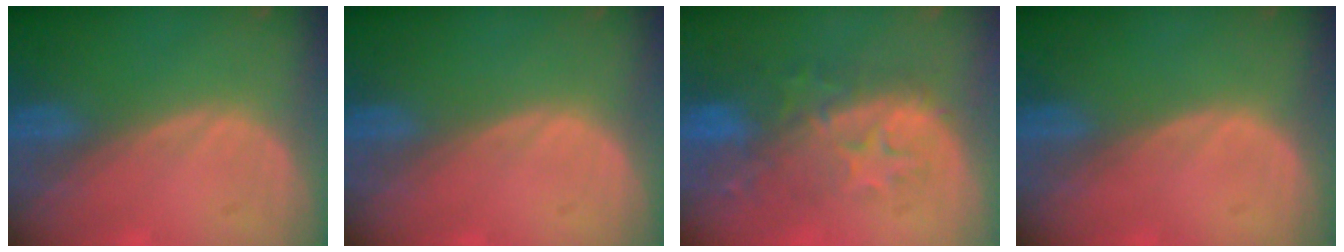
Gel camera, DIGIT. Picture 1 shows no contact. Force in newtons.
{"total": 0.0}
{"total": 9.8, "press": 9.0, "slide": 4.1}
{"total": 0.0}